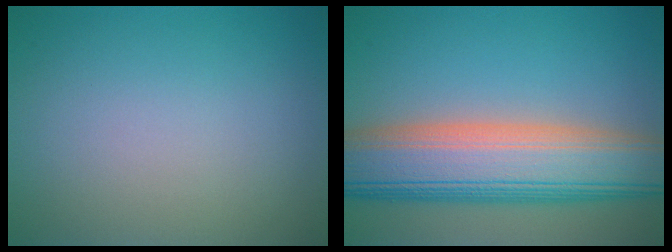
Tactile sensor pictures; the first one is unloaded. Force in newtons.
{"total": 11.6, "press": 11.6, "slide": 0.5}